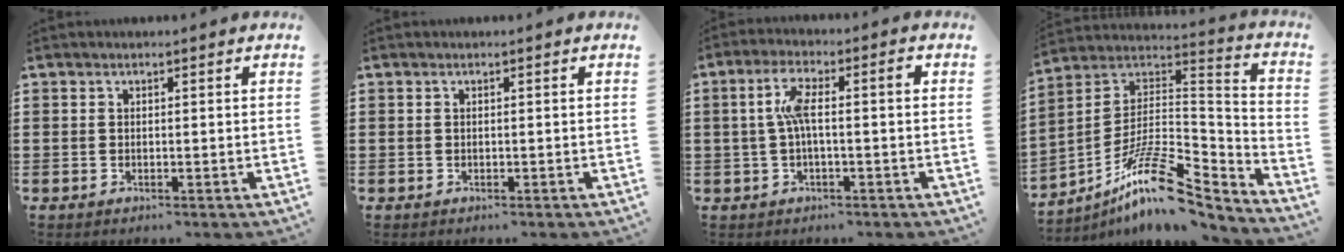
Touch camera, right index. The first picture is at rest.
{"total": 0.0}
{"total": 6.0, "force": [0.2, 1.4, 5.9], "torque": [-0.115, 0.007, -0.004]}
{"total": 14.2, "force": [-8.9, 4.7, 10.0], "torque": [-0.193, 0.018, -0.163]}